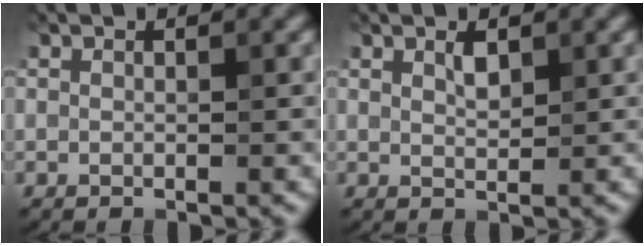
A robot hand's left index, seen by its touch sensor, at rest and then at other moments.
{"total": 1.2, "force": [0.8, 0.5, 0.8], "torque": [-0.018, 0.000, 0.014]}